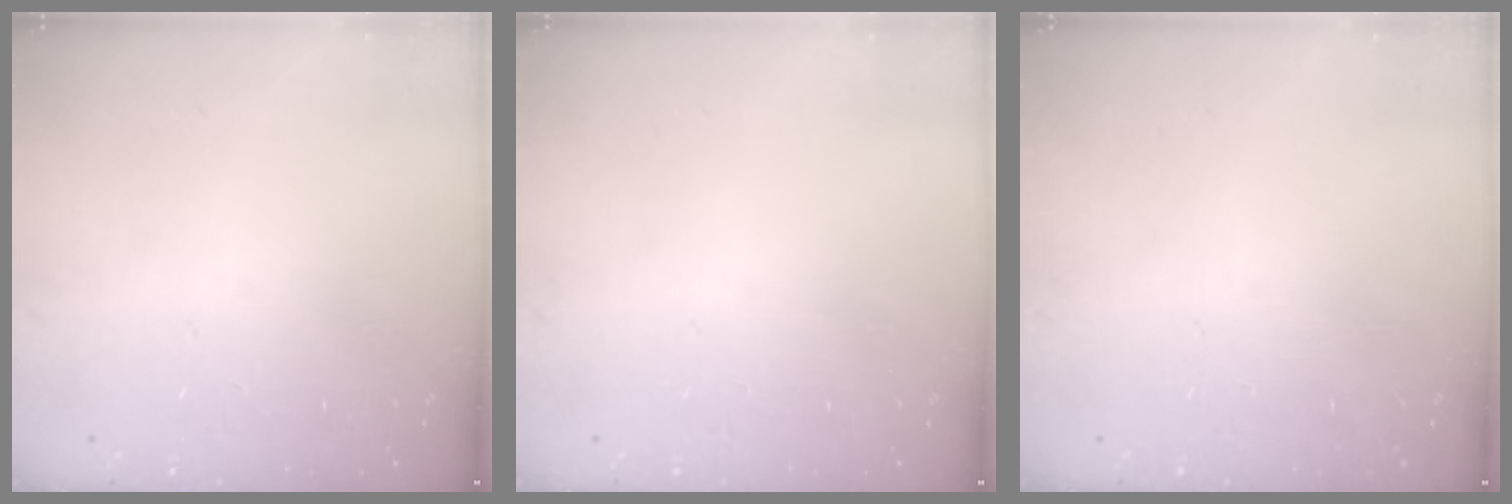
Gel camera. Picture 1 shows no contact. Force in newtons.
{"total": 0.0}
{"total": 0.0}